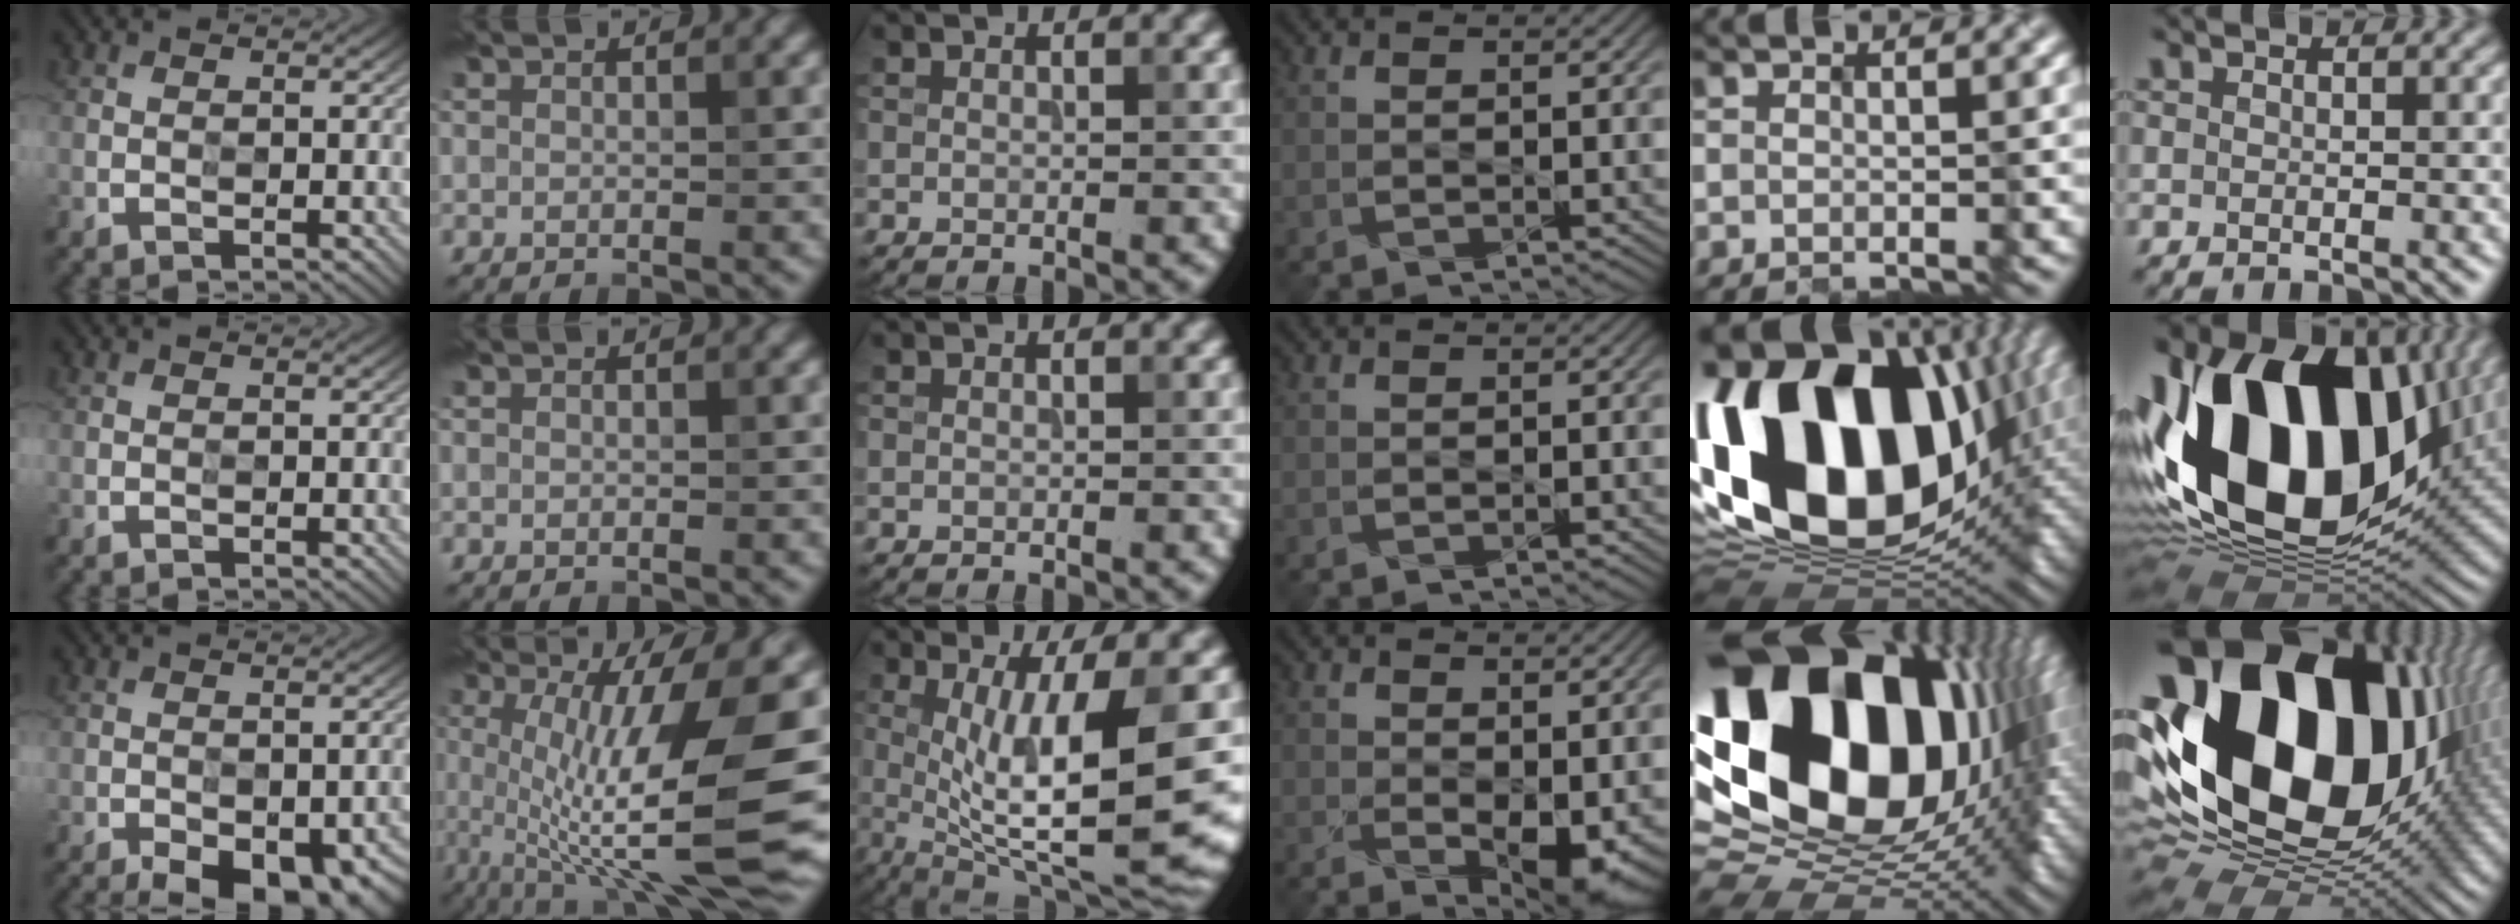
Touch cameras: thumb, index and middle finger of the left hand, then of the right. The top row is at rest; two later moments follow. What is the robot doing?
{"motion": "extract", "object": "power strip"}